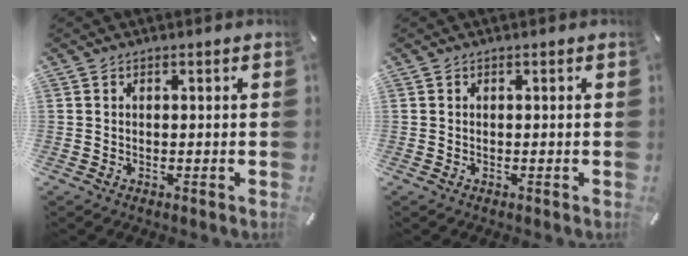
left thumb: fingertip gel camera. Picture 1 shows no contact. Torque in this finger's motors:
{"motor_torque": [-0.46, -0.30, -0.07, 0.18, -0.02]}